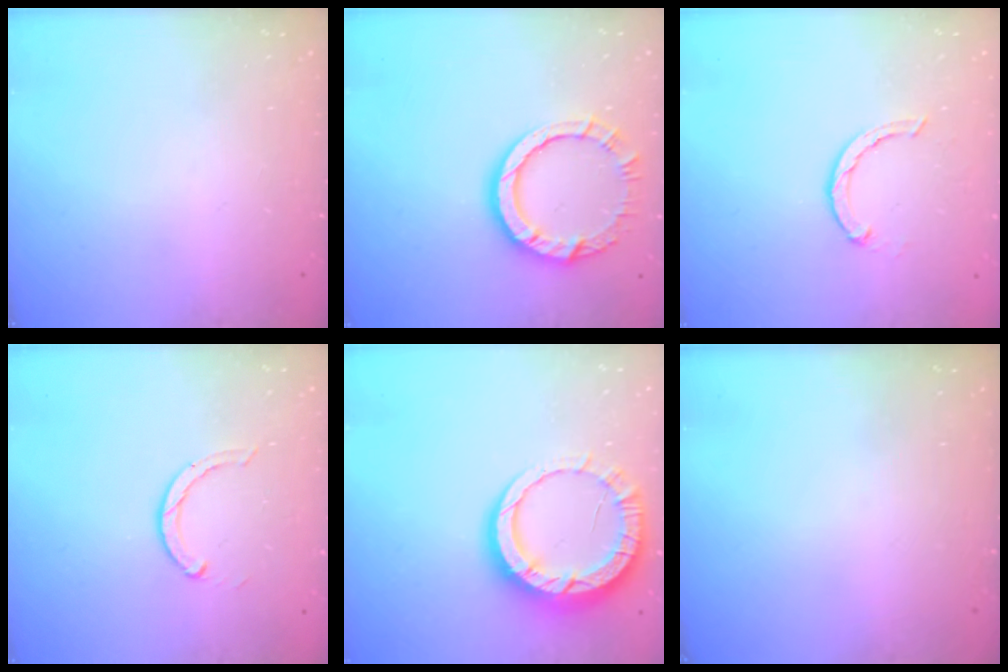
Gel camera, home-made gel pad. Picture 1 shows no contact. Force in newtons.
{"total": 10.6, "press": 10.5, "slide": 1.1}
{"total": 2.1, "press": 2.0, "slide": 0.4}
{"total": 2.2, "press": 2.2, "slide": 0.3}
{"total": 13.4, "press": 13.3, "slide": 1.4}
{"total": 0.0}